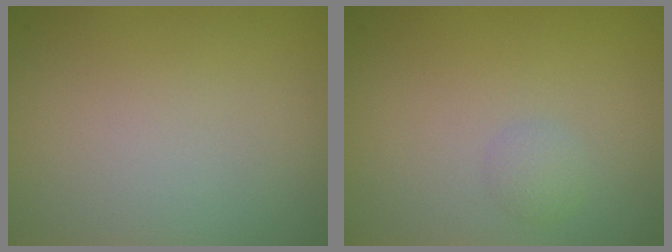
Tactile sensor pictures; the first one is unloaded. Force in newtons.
{"total": 1.1, "press": 1.1, "slide": 0.1}